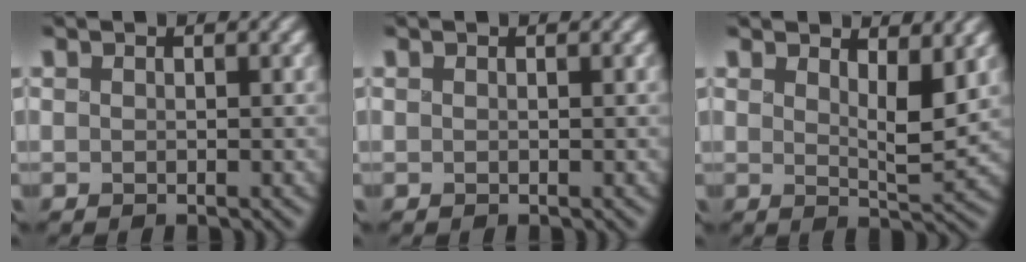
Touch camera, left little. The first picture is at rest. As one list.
[{"total": 0.0}, {"total": 3.5, "force": [2.0, 1.2, 2.6], "torque": [-0.046, -0.009, 0.027]}]